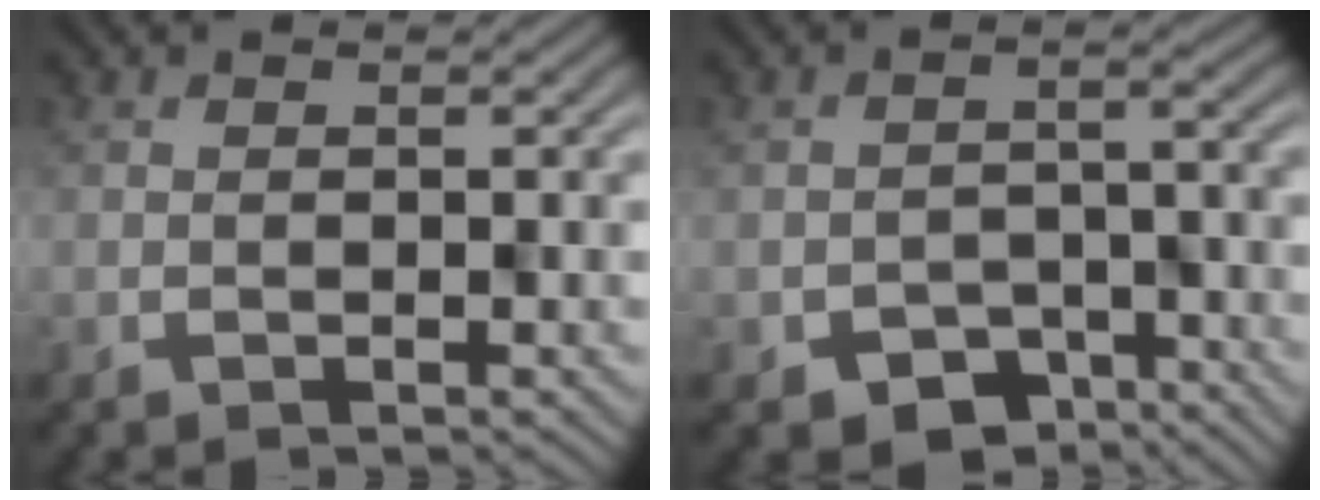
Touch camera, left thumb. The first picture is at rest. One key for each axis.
{"total": 5.3, "fx": -3.4, "fy": 3.4, "fz": 2.4, "tx": -0.029, "ty": -0.021, "tz": -0.055}